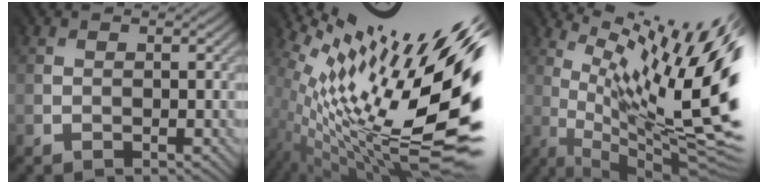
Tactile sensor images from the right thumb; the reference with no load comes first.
{"total": 18.6, "force": [4.2, 5.2, 17.4], "torque": [-0.283, -0.018, 0.077]}
{"total": 17.5, "force": [5.0, 3.8, 16.4], "torque": [-0.256, -0.002, 0.115]}